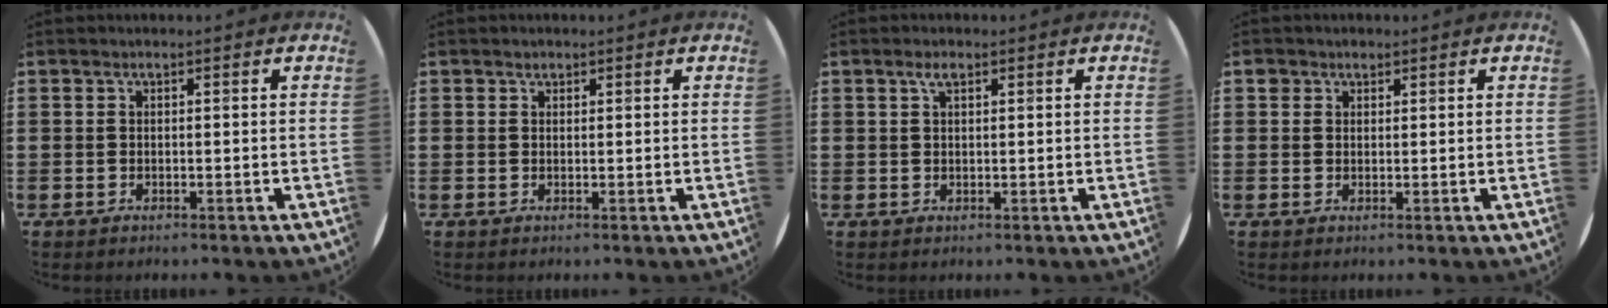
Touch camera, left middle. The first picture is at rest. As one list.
[{"total": 0.6, "force": [0.5, 0.3, 0.0], "torque": [0.007, -0.001, 0.008]}, {"total": 1.5, "force": [0.9, 0.6, 1.1], "torque": [-0.023, 0.005, 0.014]}, {"total": 1.4, "force": [1.1, 0.9, 0.1], "torque": [0.012, -0.003, 0.018]}]